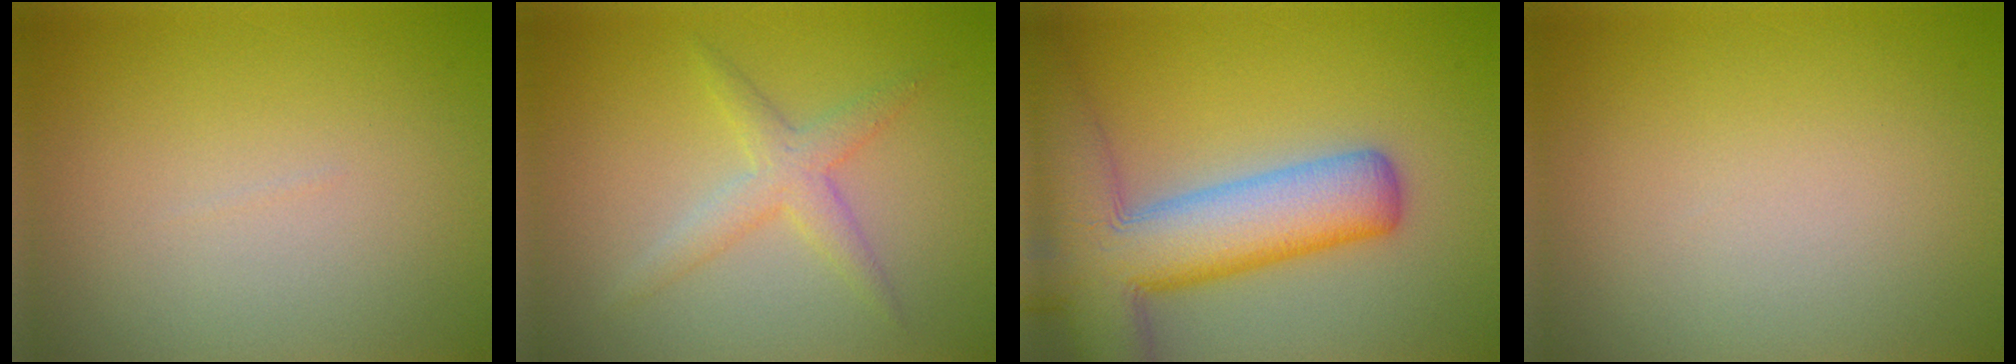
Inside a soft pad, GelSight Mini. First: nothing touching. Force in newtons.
{"total": 2.5, "press": 2.5, "slide": 0.1}
{"total": 11.0, "press": 10.9, "slide": 0.7}
{"total": 0.0}